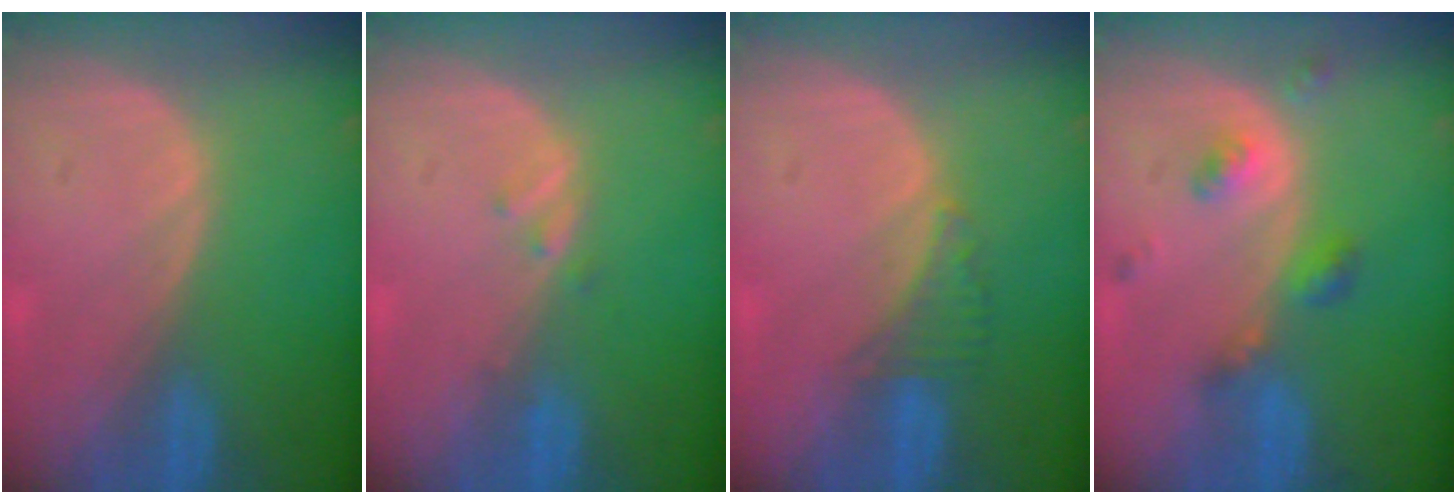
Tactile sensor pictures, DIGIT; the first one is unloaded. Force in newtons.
{"total": 1.1, "press": 1.1, "slide": 0.1}
{"total": 2.7, "press": 2.6, "slide": 0.7}
{"total": 4.8, "press": 4.3, "slide": 2.1}